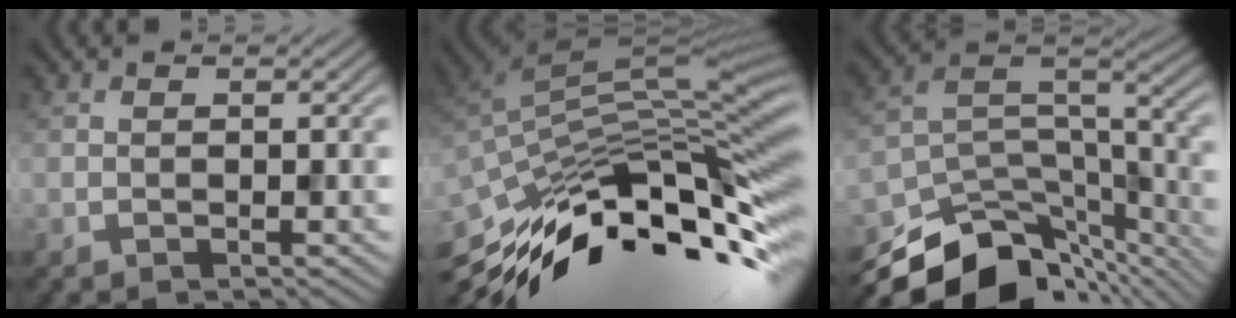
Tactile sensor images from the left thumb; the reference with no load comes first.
{"total": 14.3, "force": [-8.0, 4.5, 10.9], "torque": [-0.221, 0.004, -0.145]}
{"total": 15.1, "force": [-12.1, 6.0, 6.9], "torque": [-0.142, -0.014, -0.178]}